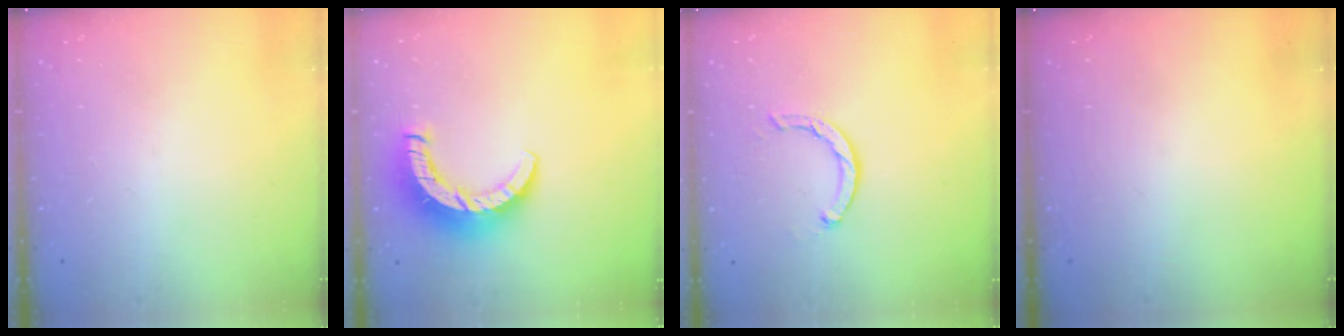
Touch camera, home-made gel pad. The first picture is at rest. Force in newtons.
{"total": 10.4, "press": 10.4, "slide": 1.1}
{"total": 3.7, "press": 3.6, "slide": 0.6}
{"total": 0.0}